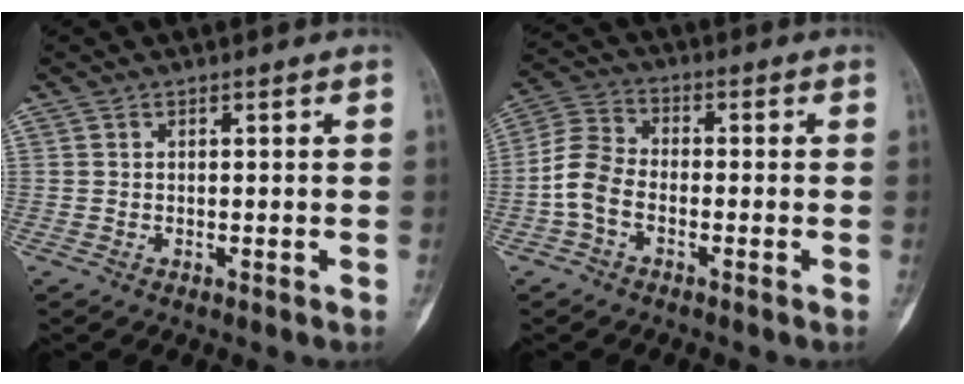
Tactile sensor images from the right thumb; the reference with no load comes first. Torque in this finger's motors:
{"motor_torque": [0.28, 0.70, 0.76, -0.31, 0.30]}